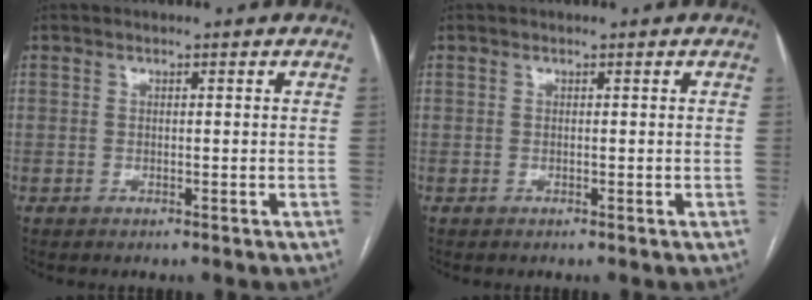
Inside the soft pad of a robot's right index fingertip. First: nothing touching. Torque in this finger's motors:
{"motor_torque": [0.00, 0.00, 0.00, 0.00]}